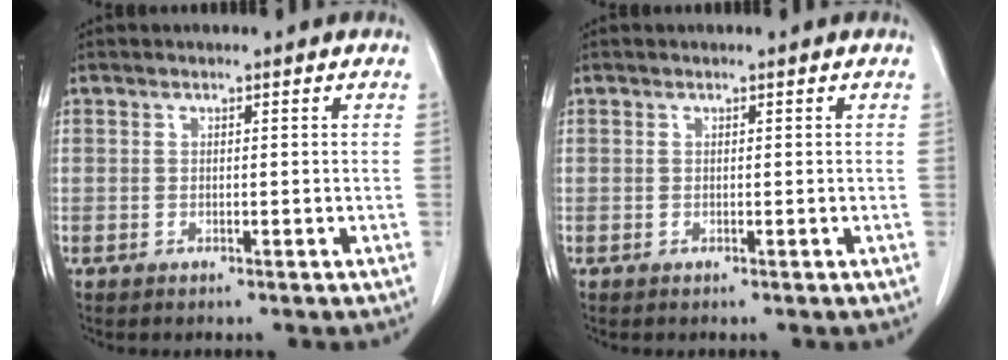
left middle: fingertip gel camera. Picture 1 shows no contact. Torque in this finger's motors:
{"motor_torque": [-0.01, 0.01, 0.00, 0.00]}